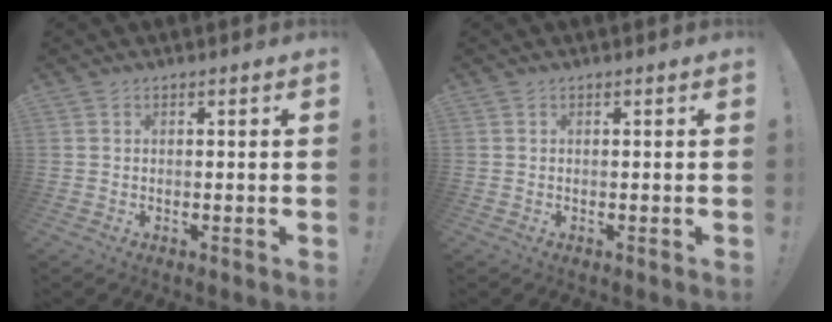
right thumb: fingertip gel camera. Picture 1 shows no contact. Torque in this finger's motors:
{"motor_torque": [-0.01, -0.01, 0.01, 0.00, 0.00]}